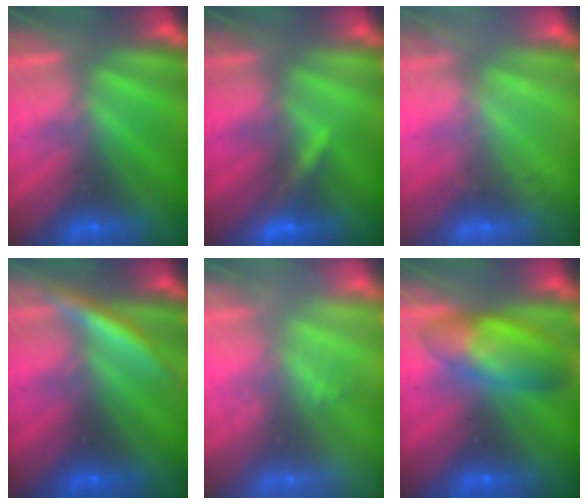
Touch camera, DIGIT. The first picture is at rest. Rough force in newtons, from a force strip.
{"total": 3.7}
{"total": 2.4}
{"total": 3.4}
{"total": 1.9}
{"total": 7.5}